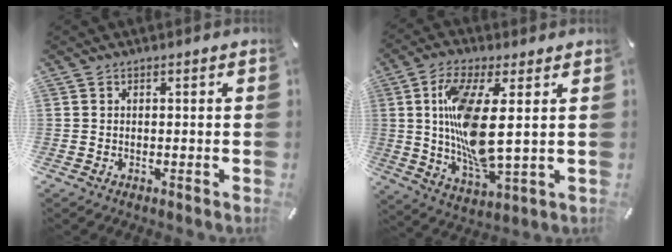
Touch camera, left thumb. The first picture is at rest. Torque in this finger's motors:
{"motor_torque": [2.33, 2.68, 1.55, -1.21, 0.75]}